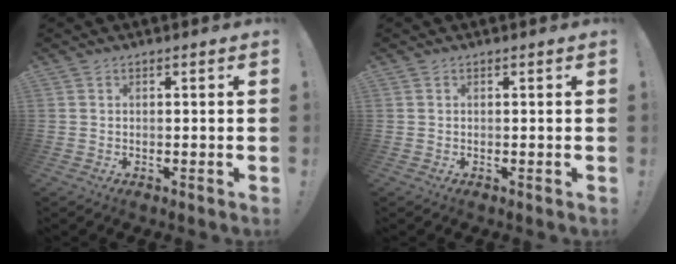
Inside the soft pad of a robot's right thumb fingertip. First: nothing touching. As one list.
[{"total": 0.0}]